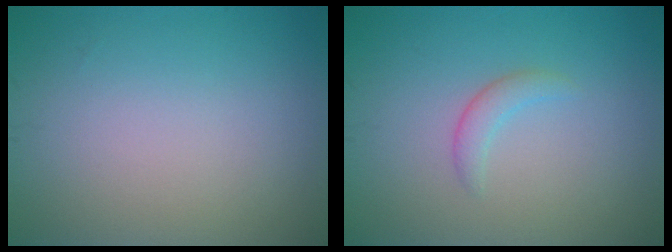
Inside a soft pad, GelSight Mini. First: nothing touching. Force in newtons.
{"total": 1.4, "press": 1.4, "slide": 0.2}